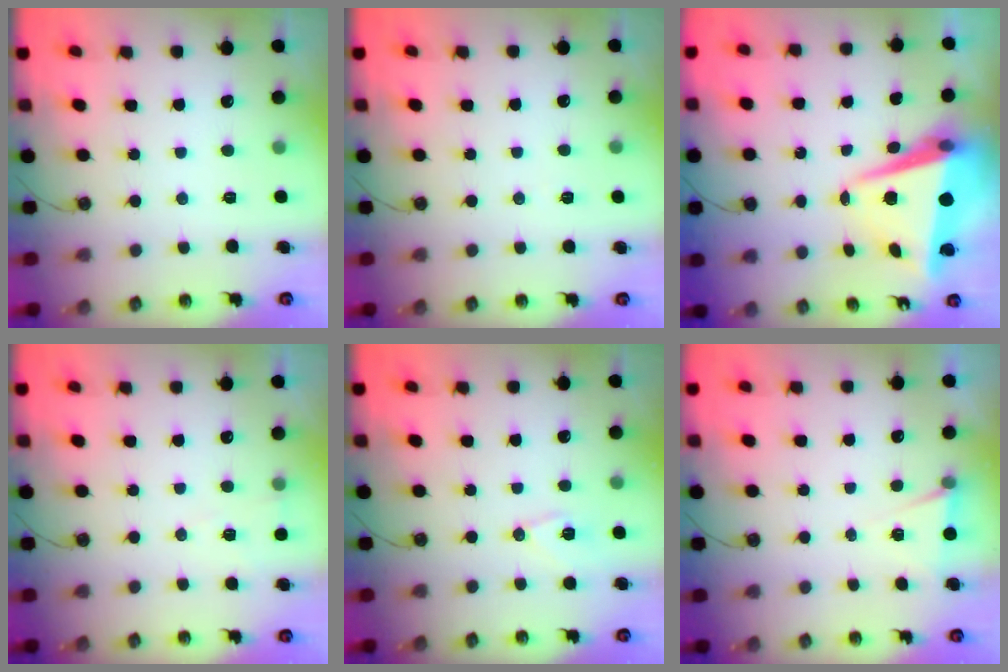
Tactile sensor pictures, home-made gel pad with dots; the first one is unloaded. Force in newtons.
{"total": 4.3, "press": 0.8, "slide": 4.3}
{"total": 10.5, "press": 10.2, "slide": 2.5}
{"total": 5.2, "press": 4.9, "slide": 1.5}
{"total": 8.6, "press": 8.4, "slide": 1.8}
{"total": 4.9, "press": 2.0, "slide": 4.4}